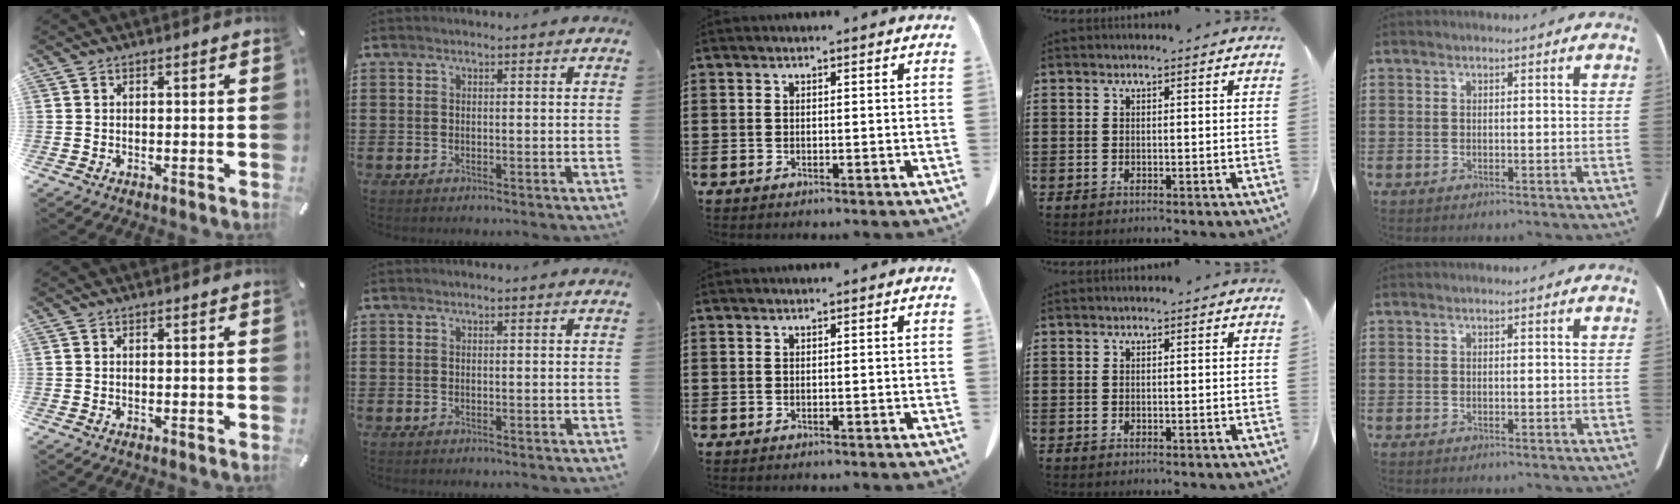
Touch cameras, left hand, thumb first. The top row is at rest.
{}